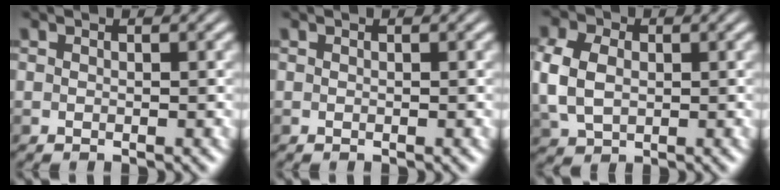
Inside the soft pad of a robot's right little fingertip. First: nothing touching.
{"total": 0.0}
{"total": 6.7, "force": [-0.4, 5.2, 4.2], "torque": [-0.117, 0.001, -0.004]}